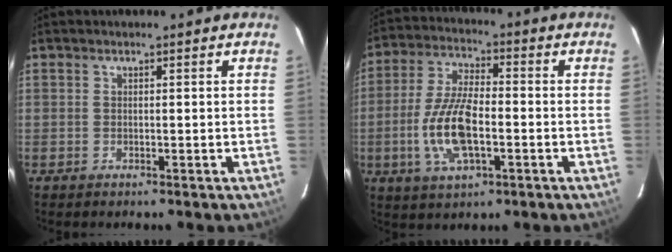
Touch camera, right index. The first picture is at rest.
{"total": 12.2, "force": [-3.2, 4.8, 10.8], "torque": [-0.227, -0.003, -0.060]}